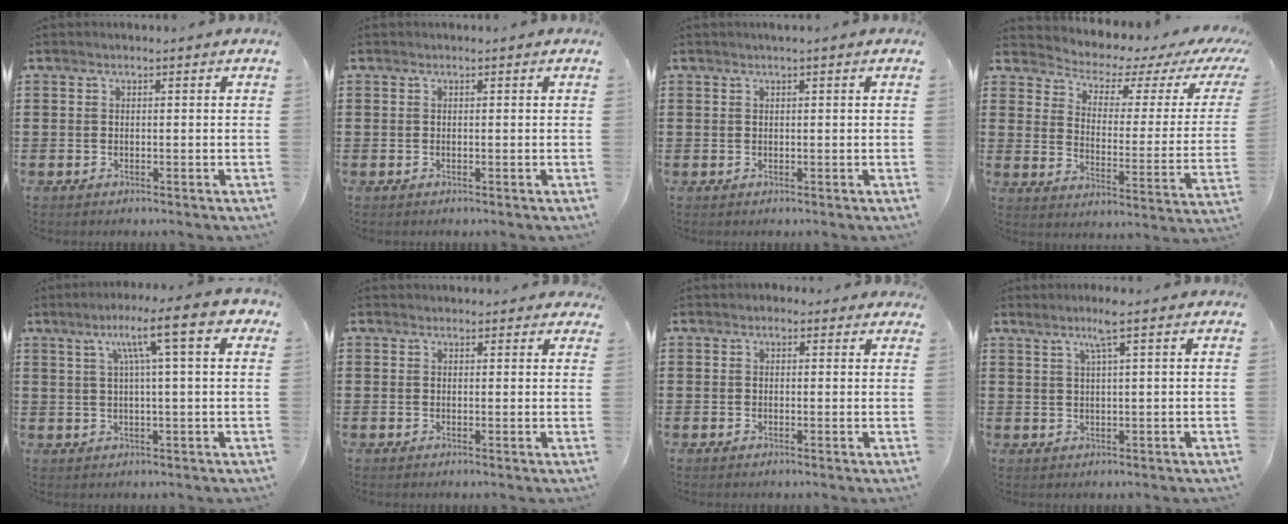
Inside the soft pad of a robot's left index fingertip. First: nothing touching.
{"total": 0.0}
{"total": 0.7, "force": [0.4, -0.1, 0.5], "torque": [-0.008, -0.001, 0.008]}
{"total": 3.5, "force": [2.9, 1.3, 1.4], "torque": [-0.051, -0.027, 0.040]}
{"total": 9.5, "force": [3.9, 0.4, 8.6], "torque": [-0.167, 0.004, 0.058]}
{"total": 1.4, "force": [1.3, 0.7, 0.2], "torque": [0.002, 0.002, 0.023]}
{"total": 1.3, "force": [0.7, 1.0, 0.4], "torque": [-0.002, 0.005, 0.011]}
{"total": 3.9, "force": [2.2, -0.3, 3.2], "torque": [-0.068, 0.001, 0.035]}